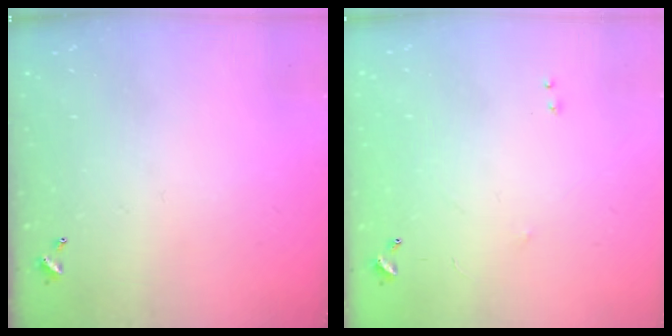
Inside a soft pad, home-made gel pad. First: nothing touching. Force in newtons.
{"total": 7.4, "press": 7.3, "slide": 0.7}